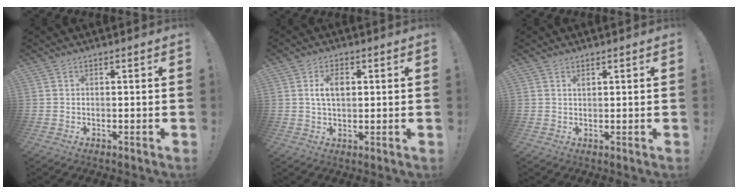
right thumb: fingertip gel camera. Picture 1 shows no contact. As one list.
[{"total": 5.9, "force": [1.3, 3.7, 4.5], "torque": [-0.070, 0.003, 0.020]}, {"total": 1.0, "force": [0.7, 0.4, 0.6], "torque": [0.003, -0.006, 0.010]}]